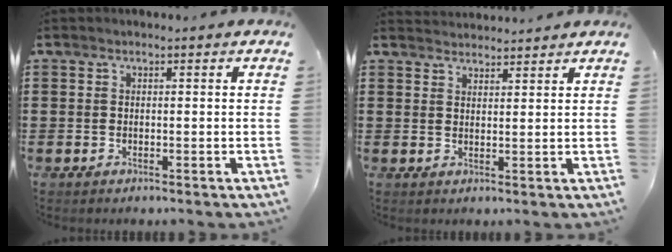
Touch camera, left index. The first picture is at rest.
{"total": 2.2, "force": [2.2, 0.0, -0.3], "torque": [0.000, -0.003, 0.043]}